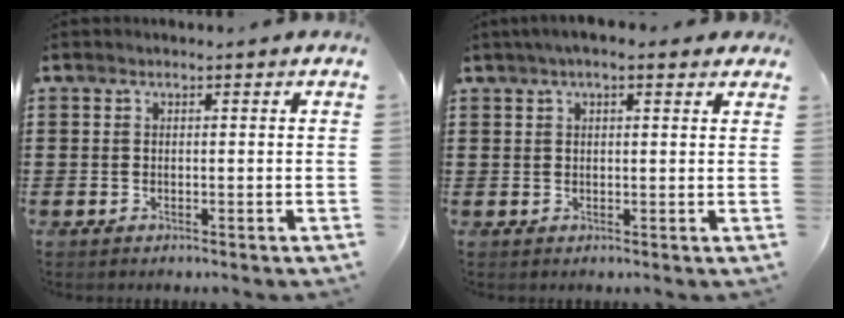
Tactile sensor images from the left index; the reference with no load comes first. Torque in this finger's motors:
{"motor_torque": [2.14, 0.00, 0.89, 0.21]}